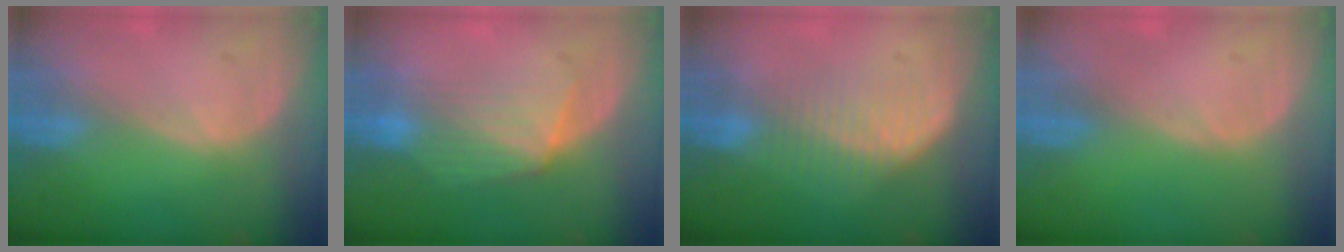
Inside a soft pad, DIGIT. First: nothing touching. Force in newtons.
{"total": 7.1, "press": 6.8, "slide": 2.3}
{"total": 6.5, "press": 5.9, "slide": 2.7}
{"total": 0.0}